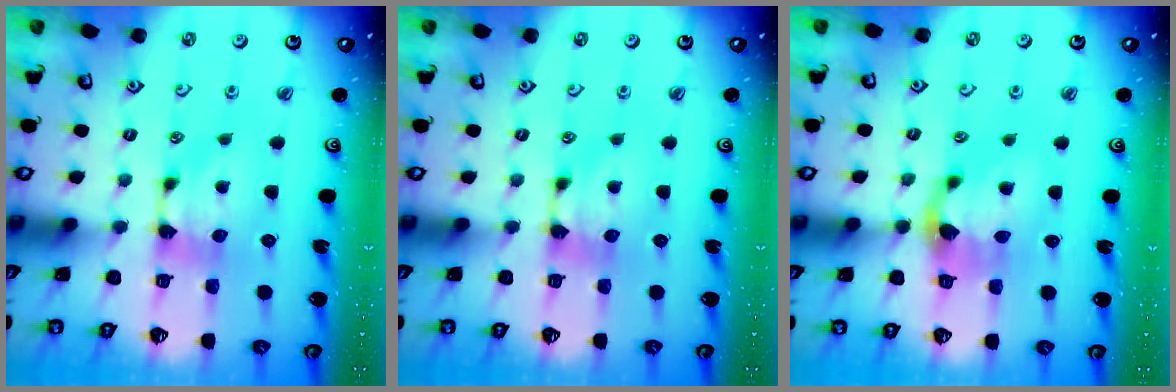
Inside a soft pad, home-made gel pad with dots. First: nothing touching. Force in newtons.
{"total": 0.0}
{"total": 2.9, "press": 2.2, "slide": 1.9}